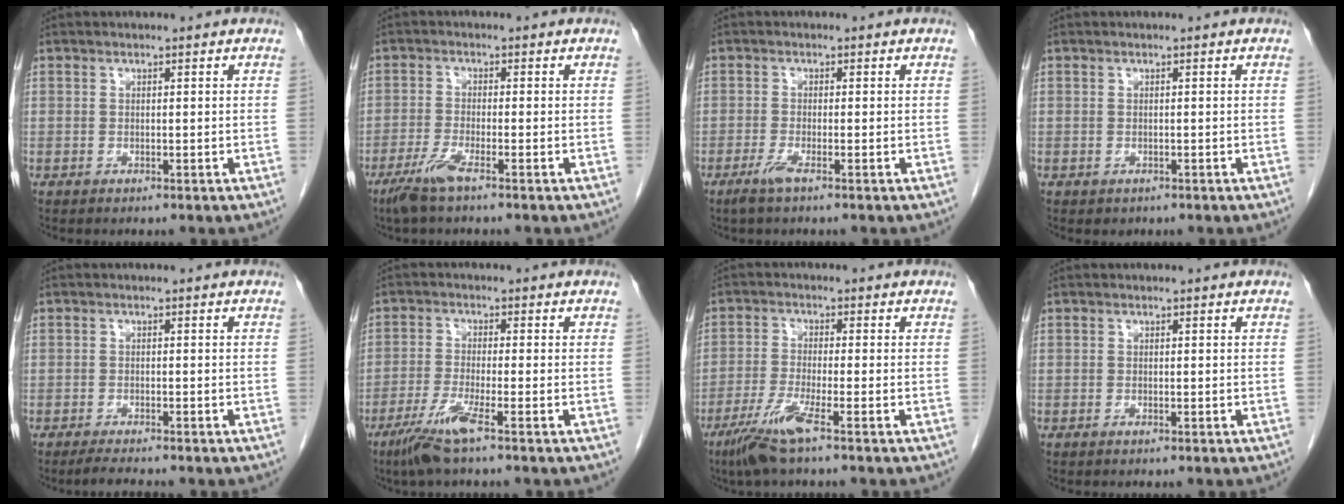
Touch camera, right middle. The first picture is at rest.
{"total": 4.0, "force": [-2.7, 0.1, 2.9], "torque": [-0.067, -0.010, -0.059]}
{"total": 2.1, "force": [-1.4, -0.1, 1.6], "torque": [-0.039, -0.005, -0.031]}
{"total": 0.6, "force": [-0.3, 0.5, 0.1], "torque": [-0.005, 0.002, 0.001]}
{"total": 2.7, "force": [-2.4, 0.0, 1.2], "torque": [-0.029, -0.009, -0.040]}
{"total": 5.5, "force": [-3.4, -0.4, 4.3], "torque": [-0.089, -0.015, -0.072]}
{"total": 5.9, "force": [-3.7, -0.4, 4.6], "torque": [-0.096, -0.016, -0.077]}
{"total": 0.0}